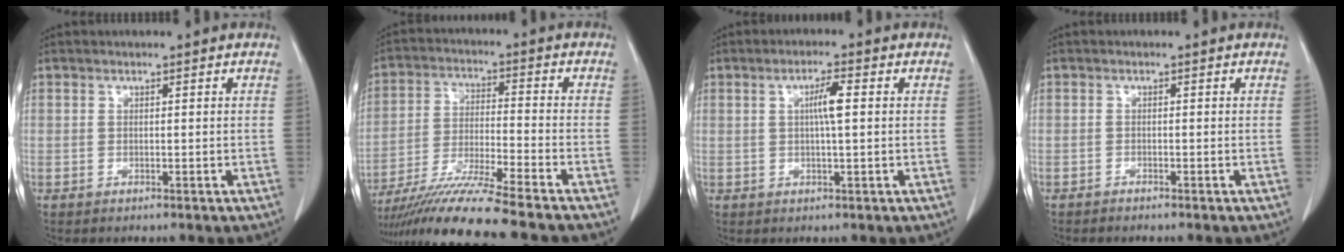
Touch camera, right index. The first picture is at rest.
{"total": 14.1, "force": [-12.0, -1.6, 7.3], "torque": [-0.130, -0.028, -0.206]}
{"total": 3.6, "force": [0.6, 0.2, 3.6], "torque": [-0.064, 0.002, 0.009]}
{"total": 1.0, "force": [-0.9, 0.0, 0.3], "torque": [-0.007, -0.001, -0.014]}